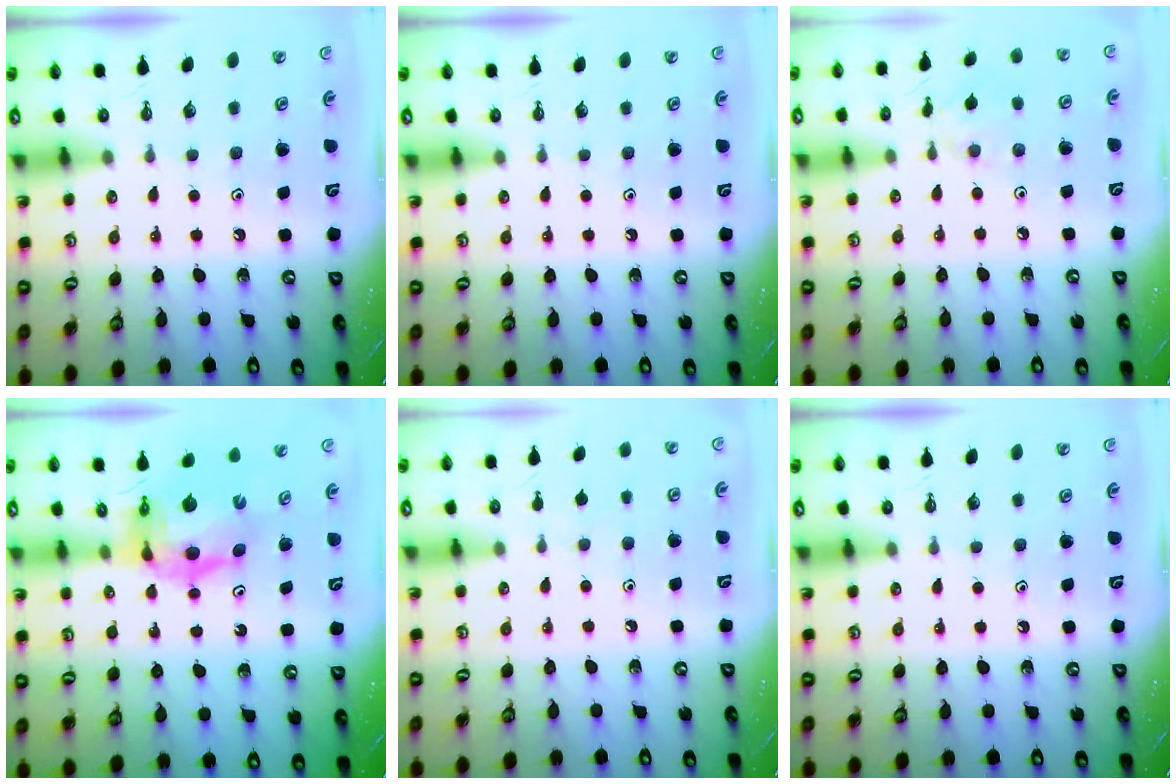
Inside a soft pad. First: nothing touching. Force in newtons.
{"total": 0.0}
{"total": 3.1, "press": 3.1, "slide": 0.3}
{"total": 9.9, "press": 9.8, "slide": 1.2}
{"total": 3.3, "press": 3.3, "slide": 0.6}
{"total": 0.0}